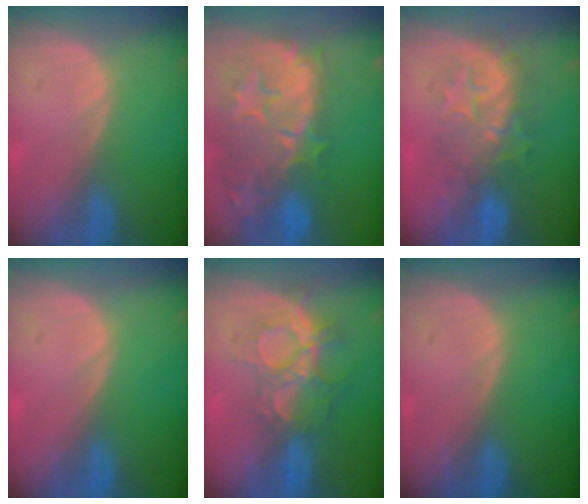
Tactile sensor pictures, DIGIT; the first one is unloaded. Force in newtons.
{"total": 14.0, "press": 11.9, "slide": 7.4}
{"total": 8.4, "press": 7.9, "slide": 2.7}
{"total": 0.0}
{"total": 9.3, "press": 7.9, "slide": 5.1}
{"total": 0.0}